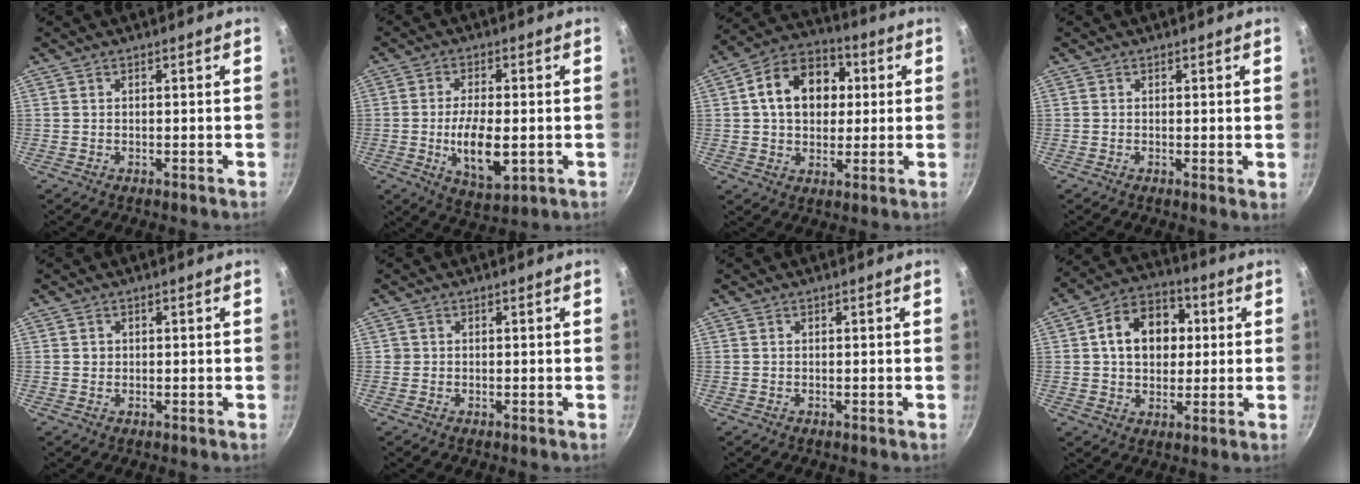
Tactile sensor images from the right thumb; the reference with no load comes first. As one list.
[{"total": 10.3, "force": [-1.6, 4.5, 9.2], "torque": [-0.162, -0.005, -0.021]}, {"total": 14.9, "force": [2.8, 11.2, 9.5], "torque": [-0.121, 0.022, 0.031]}, {"total": 1.1, "force": [0.2, 0.3, 1.0], "torque": [-0.015, -0.008, 0.000]}, {"total": 0.8, "force": [0.2, 0.8, 0.2], "torque": [0.001, 0.002, 0.002]}, {"total": 0.6, "force": [0.0, 0.6, 0.1], "torque": [0.004, 0.002, -0.001]}, {"total": 0.0}, {"total": 13.6, "force": [2.4, 10.2, 8.7], "torque": [-0.102, 0.019, 0.027]}]